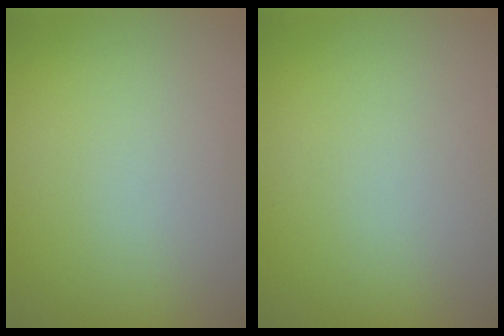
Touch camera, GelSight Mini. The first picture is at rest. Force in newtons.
{"total": 0.0}